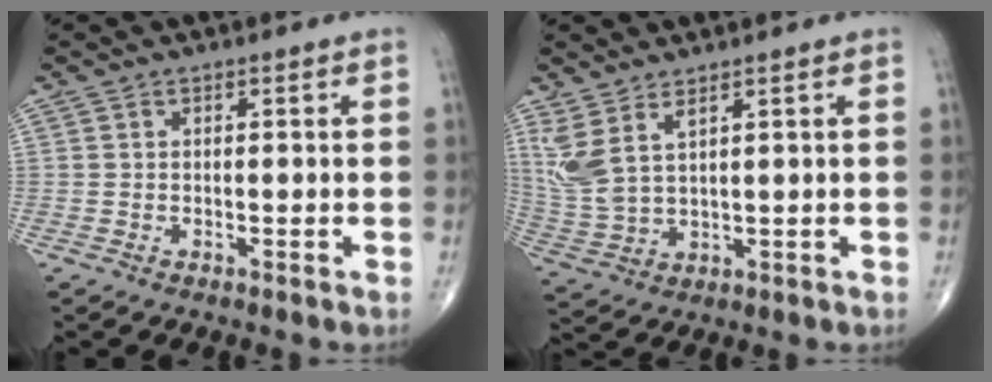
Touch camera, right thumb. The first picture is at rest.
{"total": 7.6, "force": [4.1, 2.7, 5.8], "torque": [-0.143, -0.019, 0.097]}